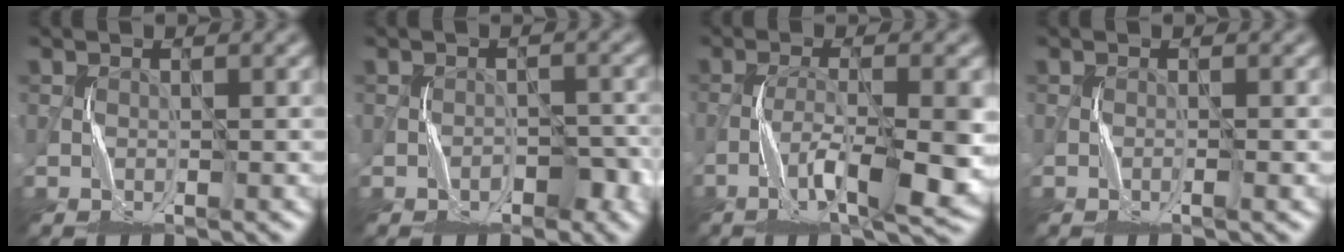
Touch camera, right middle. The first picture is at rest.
{"total": 2.0, "force": [-1.2, 1.0, 1.3], "torque": [-0.016, 0.010, -0.013]}
{"total": 7.8, "force": [-3.0, 1.6, 7.0], "torque": [-0.126, 0.000, -0.052]}
{"total": 0.7, "force": [-0.3, -0.1, 0.7], "torque": [-0.013, 0.004, -0.008]}